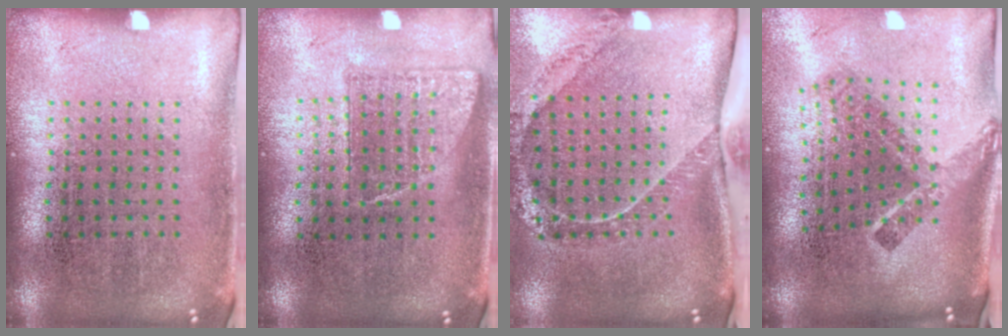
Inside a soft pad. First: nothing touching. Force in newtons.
{"total": 0.7, "press": 0.6, "slide": 0.3}
{"total": 1.8, "press": 1.5, "slide": 1.1}
{"total": 2.3, "press": 1.5, "slide": 1.7}